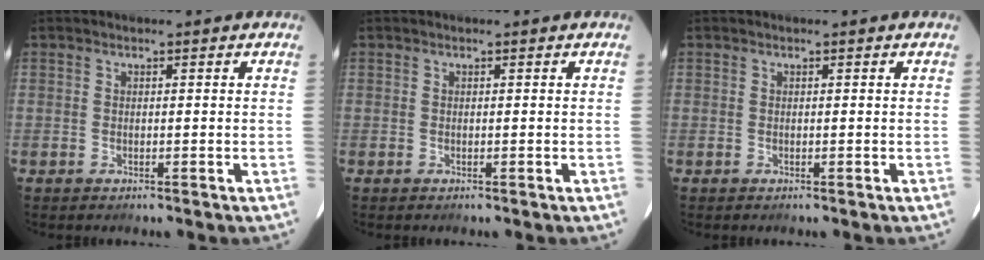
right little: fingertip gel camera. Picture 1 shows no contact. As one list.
[{"total": 0.0}, {"total": 0.0}]